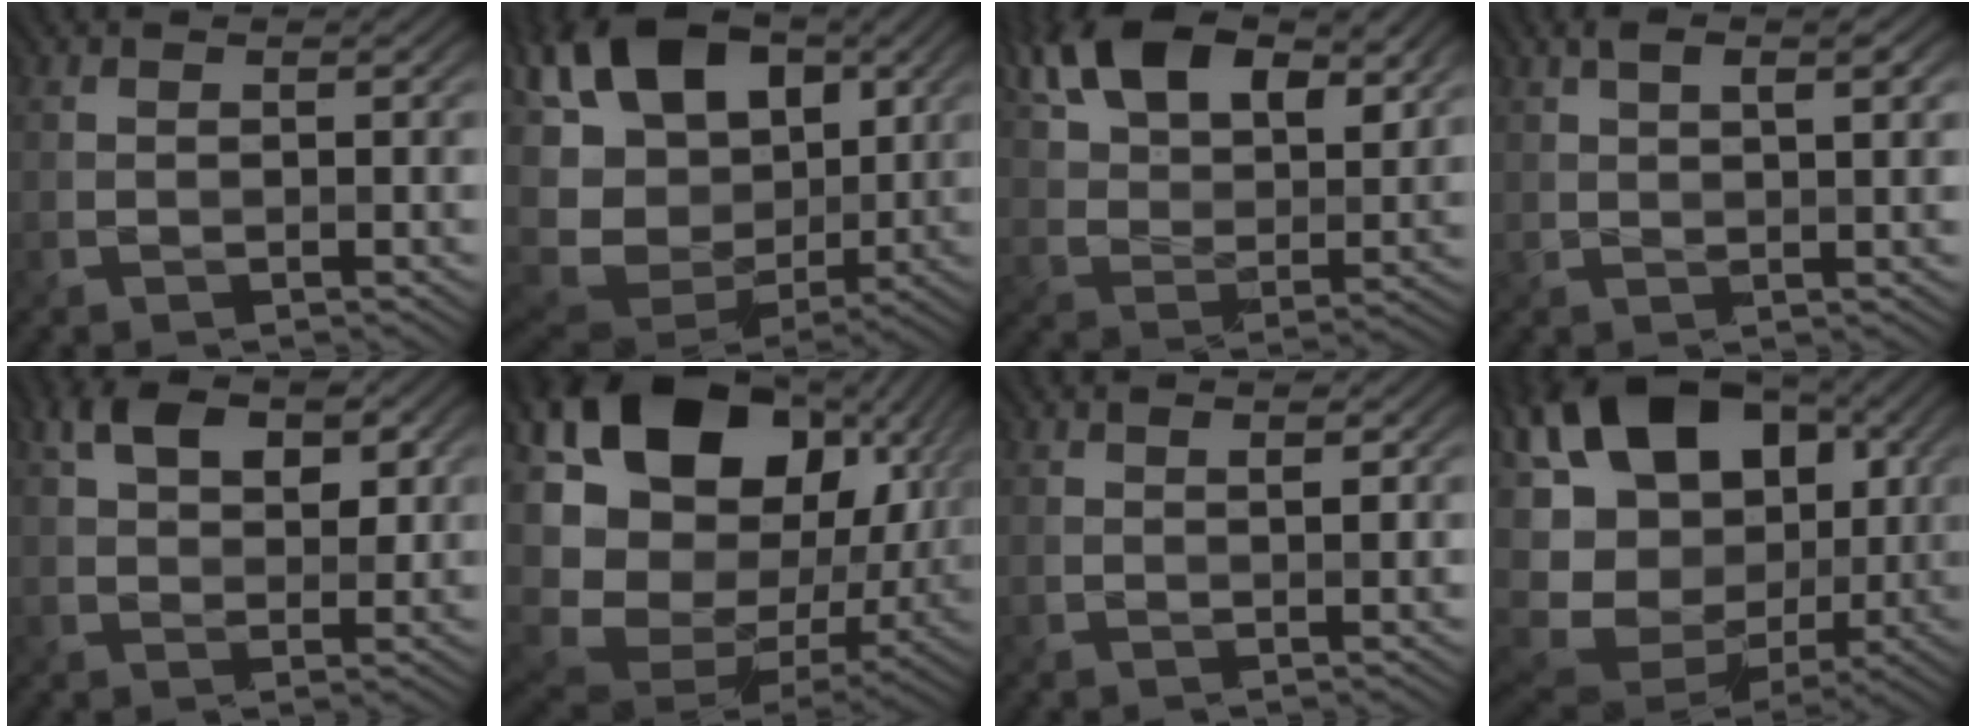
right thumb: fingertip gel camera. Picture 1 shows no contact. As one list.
[{"total": 16.8, "force": [2.6, 12.0, 11.5], "torque": [-0.255, -0.003, 0.059]}, {"total": 13.3, "force": [6.8, 7.4, 8.8], "torque": [-0.182, 0.007, 0.125]}, {"total": 4.0, "force": [1.8, 1.4, 3.3], "torque": [-0.060, 0.006, 0.032]}, {"total": 6.5, "force": [2.5, 3.9, 4.5], "torque": [-0.080, 0.004, 0.038]}, {"total": 21.4, "force": [4.2, 15.7, 14.0], "torque": [-0.289, -0.024, 0.117]}, {"total": 1.7, "force": [0.7, 0.6, 1.4], "torque": [-0.018, -0.001, 0.011]}, {"total": 20.3, "force": [2.2, 15.0, 13.5], "torque": [-0.288, -0.003, 0.066]}]